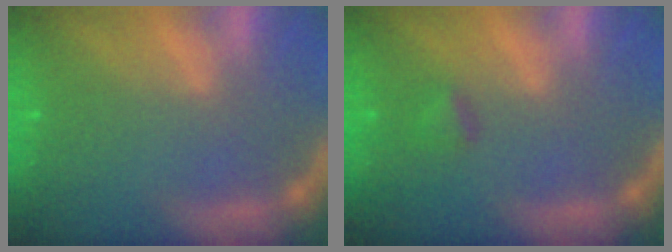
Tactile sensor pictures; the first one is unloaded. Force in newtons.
{"total": 1.4}